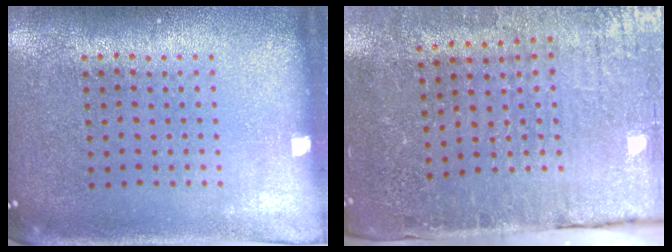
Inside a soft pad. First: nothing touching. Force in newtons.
{"total": 4.3, "press": 4.1, "slide": 1.2}